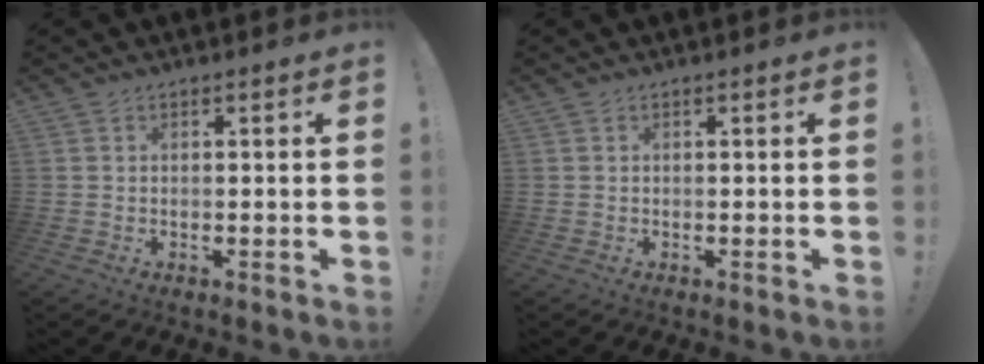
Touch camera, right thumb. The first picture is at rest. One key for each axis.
{"total": 0.0}